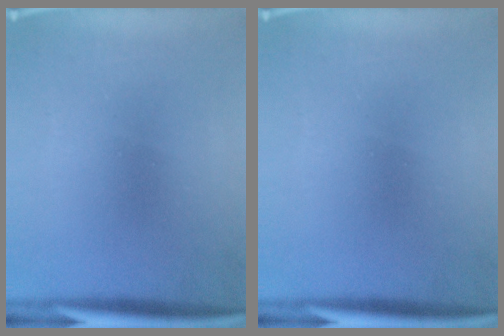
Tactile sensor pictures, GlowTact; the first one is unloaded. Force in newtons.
{"total": 0.0}